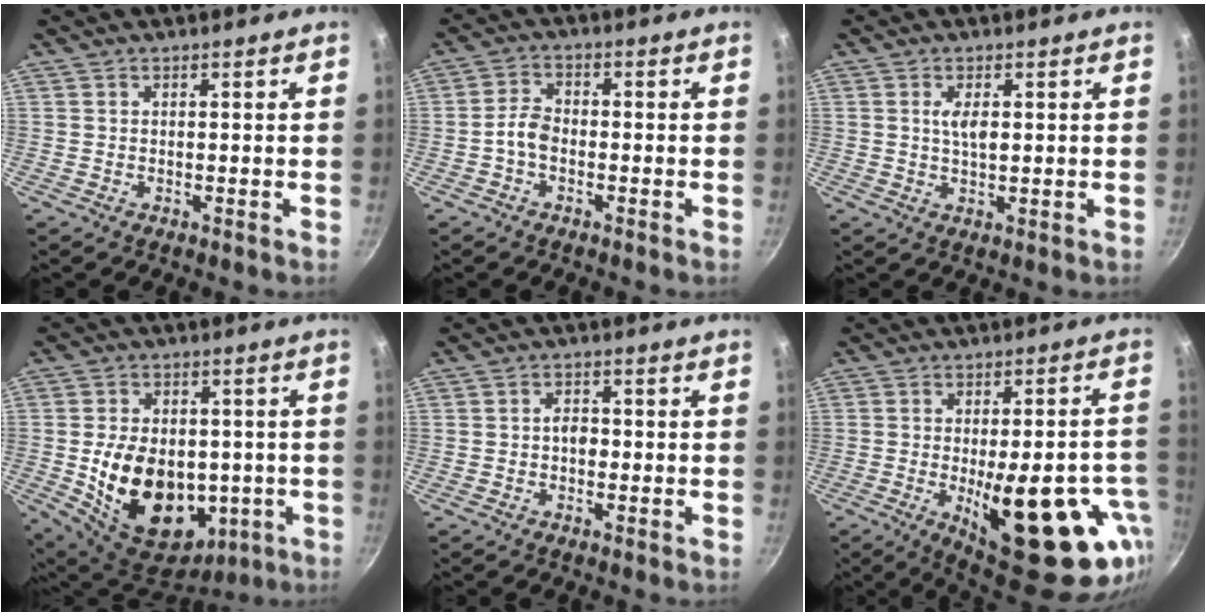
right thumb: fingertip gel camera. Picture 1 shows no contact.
{"total": 3.7, "force": [-1.5, 2.3, 2.5], "torque": [-0.046, 0.024, -0.036]}
{"total": 3.5, "force": [0.7, 1.5, 3.1], "torque": [-0.050, -0.002, 0.013]}
{"total": 20.6, "force": [-2.7, 14.3, 14.5], "torque": [-0.221, -0.001, -0.019]}
{"total": 3.1, "force": [-0.4, 2.1, 2.2], "torque": [-0.022, 0.007, -0.009]}
{"total": 26.5, "force": [-8.3, 10.6, 22.8], "torque": [-0.252, 0.008, -0.093]}